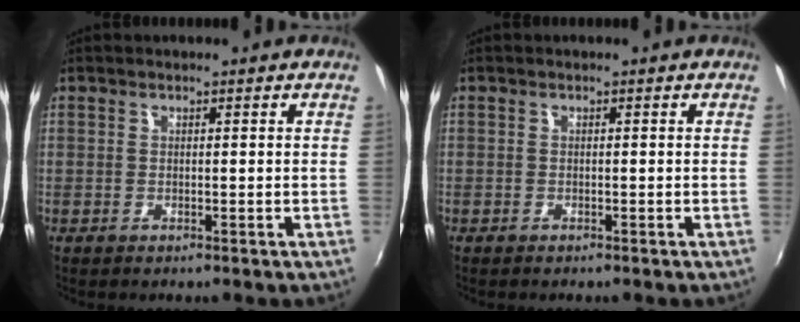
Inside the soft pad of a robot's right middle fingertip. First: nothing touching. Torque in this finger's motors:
{"motor_torque": [0.57, -0.55, -0.29, -0.21]}